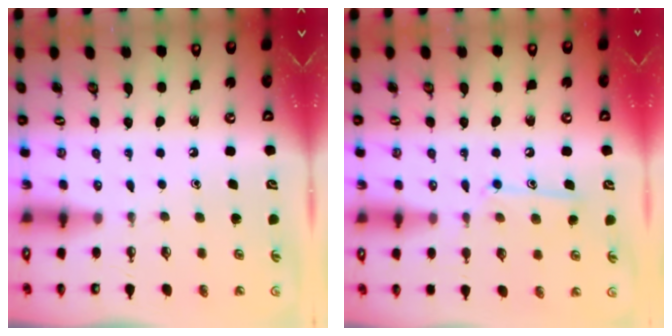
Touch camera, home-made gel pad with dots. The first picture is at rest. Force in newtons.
{"total": 10.3, "press": 10.3, "slide": 0.7}